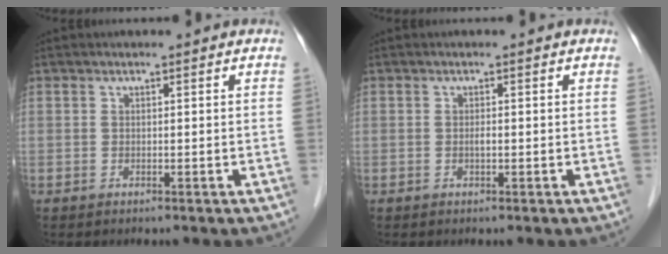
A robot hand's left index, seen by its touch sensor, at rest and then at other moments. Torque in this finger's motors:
{"motor_torque": [0.28, 0.16, 0.01, 0.04]}